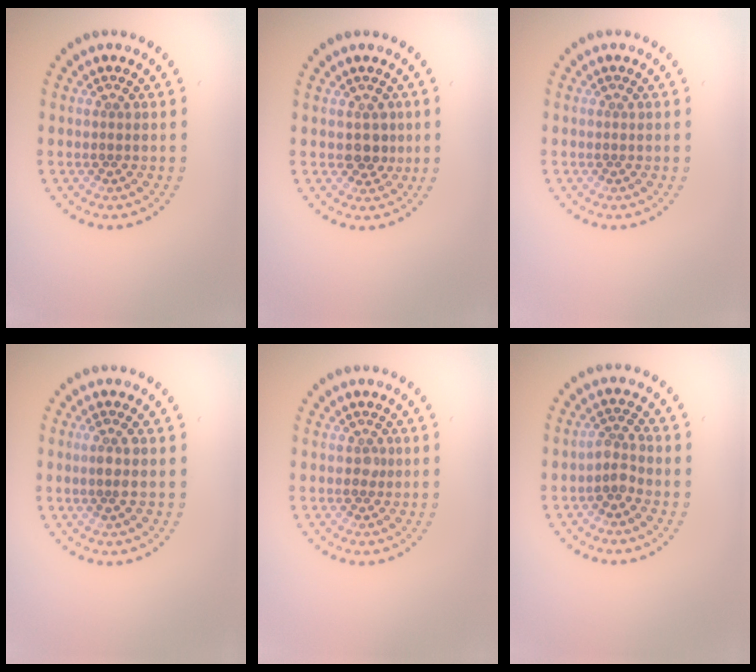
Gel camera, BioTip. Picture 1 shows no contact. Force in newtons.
{"total": 1.9, "press": 1.8, "slide": 0.7}
{"total": 0.0}
{"total": 1.5, "press": 1.4, "slide": 0.7}
{"total": 0.8, "press": 0.6, "slide": 0.5}
{"total": 1.8, "press": 1.4, "slide": 1.1}